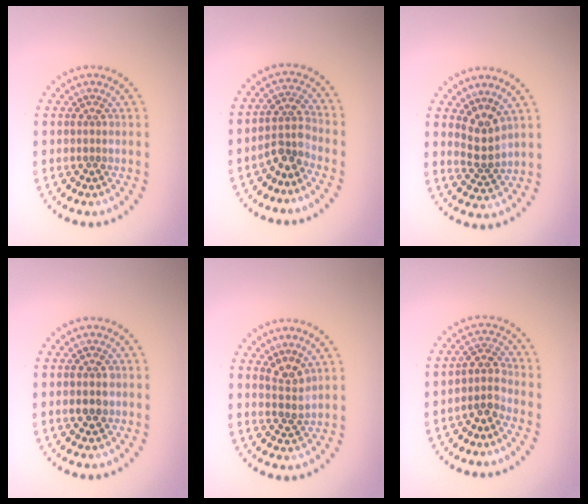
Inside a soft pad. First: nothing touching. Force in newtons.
{"total": 2.7, "press": 2.0, "slide": 1.9}
{"total": 2.5, "press": 2.0, "slide": 1.5}
{"total": 2.5, "press": 2.5, "slide": 0.1}
{"total": 2.1, "press": 1.6, "slide": 1.3}
{"total": 2.5, "press": 1.9, "slide": 1.6}